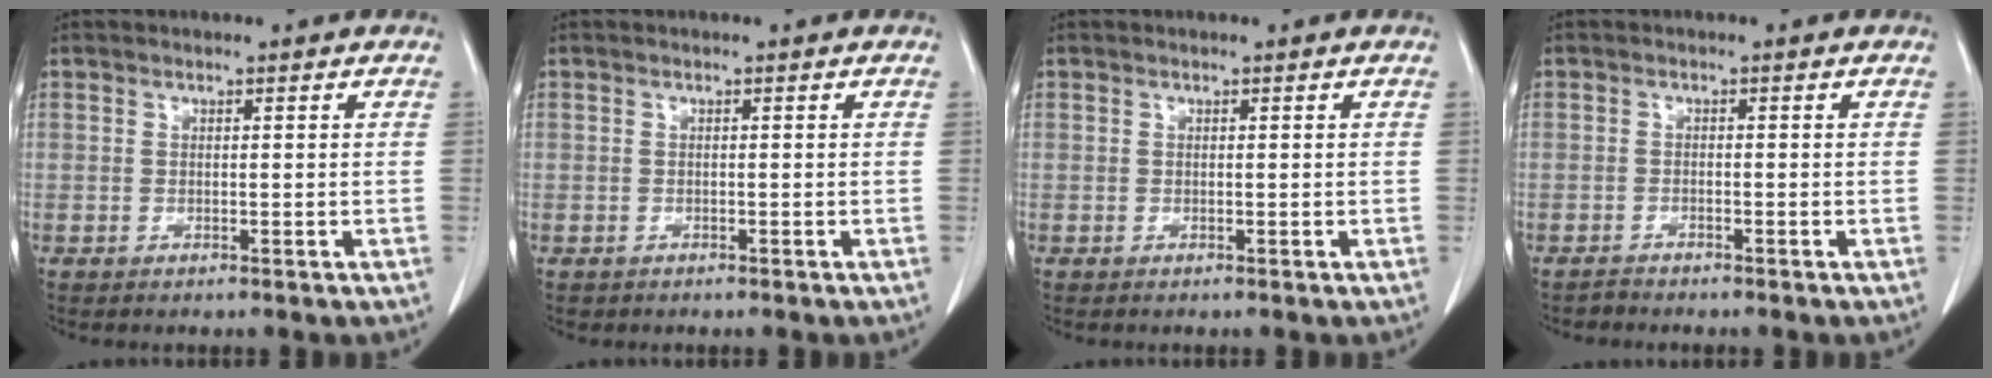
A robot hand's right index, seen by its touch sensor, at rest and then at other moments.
{"total": 0.7, "force": [-0.4, 0.6, -0.1], "torque": [-0.008, 0.005, -0.008]}
{"total": 0.0}
{"total": 1.1, "force": [-1.1, 0.1, -0.1], "torque": [0.000, -0.002, -0.019]}